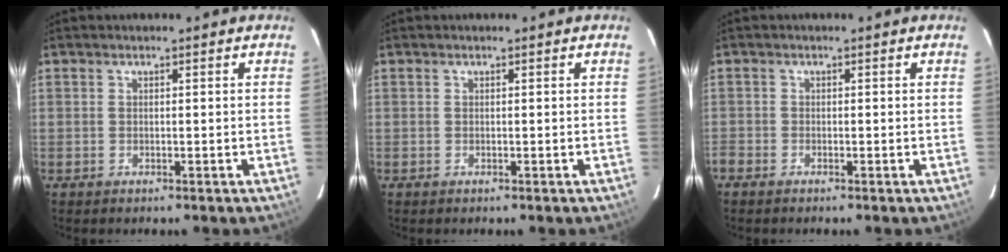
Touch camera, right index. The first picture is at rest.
{"total": 0.0}
{"total": 1.4, "force": [-1.0, 0.9, 0.0], "torque": [-0.006, 0.000, -0.024]}